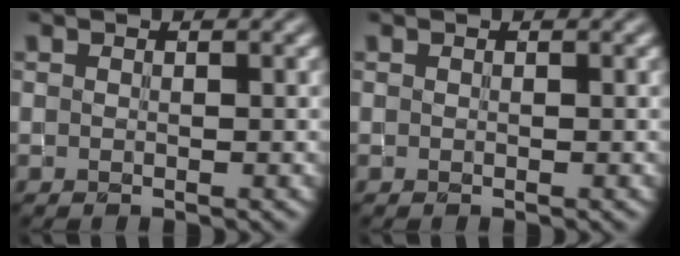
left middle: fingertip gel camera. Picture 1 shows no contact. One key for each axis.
{"total": 0.0}